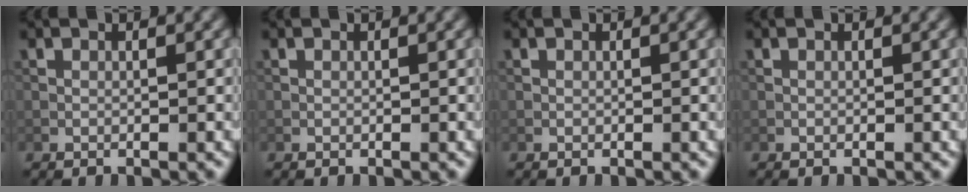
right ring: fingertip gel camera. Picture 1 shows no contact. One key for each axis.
{"total": 0.0}
{"total": 0.0}
{"total": 0.0}